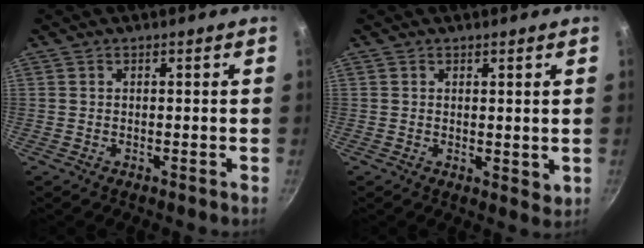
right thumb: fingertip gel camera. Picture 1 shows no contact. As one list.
[{"total": 2.4, "force": [1.1, 1.3, 1.7], "torque": [-0.021, -0.012, 0.015]}]